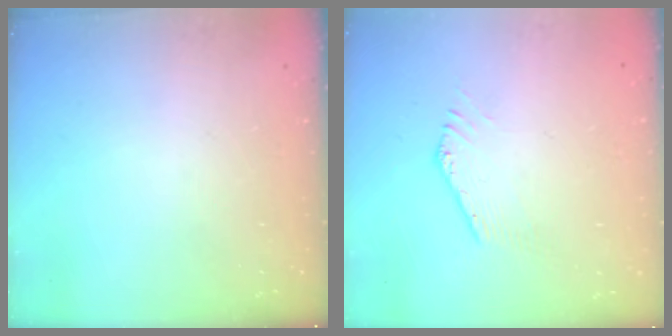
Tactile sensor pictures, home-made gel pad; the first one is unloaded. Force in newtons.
{"total": 1.5, "press": 1.5, "slide": 0.4}